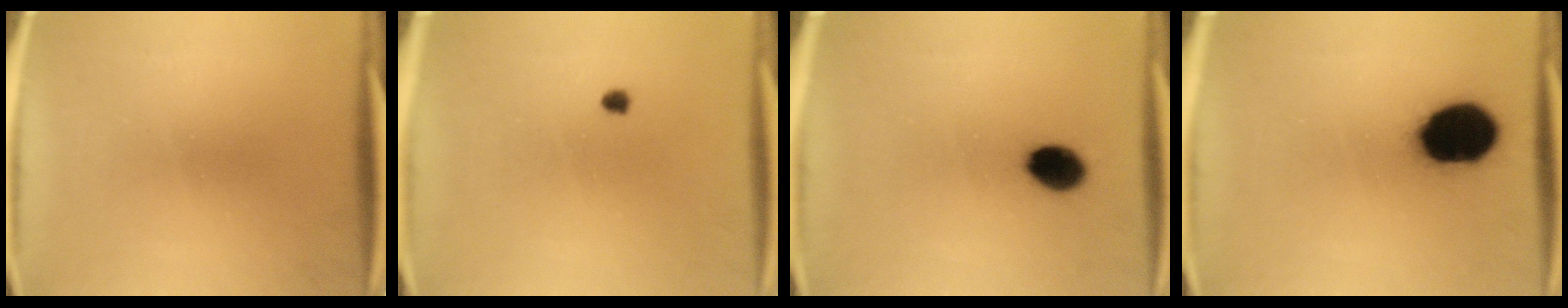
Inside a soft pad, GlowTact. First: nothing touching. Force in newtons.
{"total": 0.9}
{"total": 6.7}
{"total": 16.9}